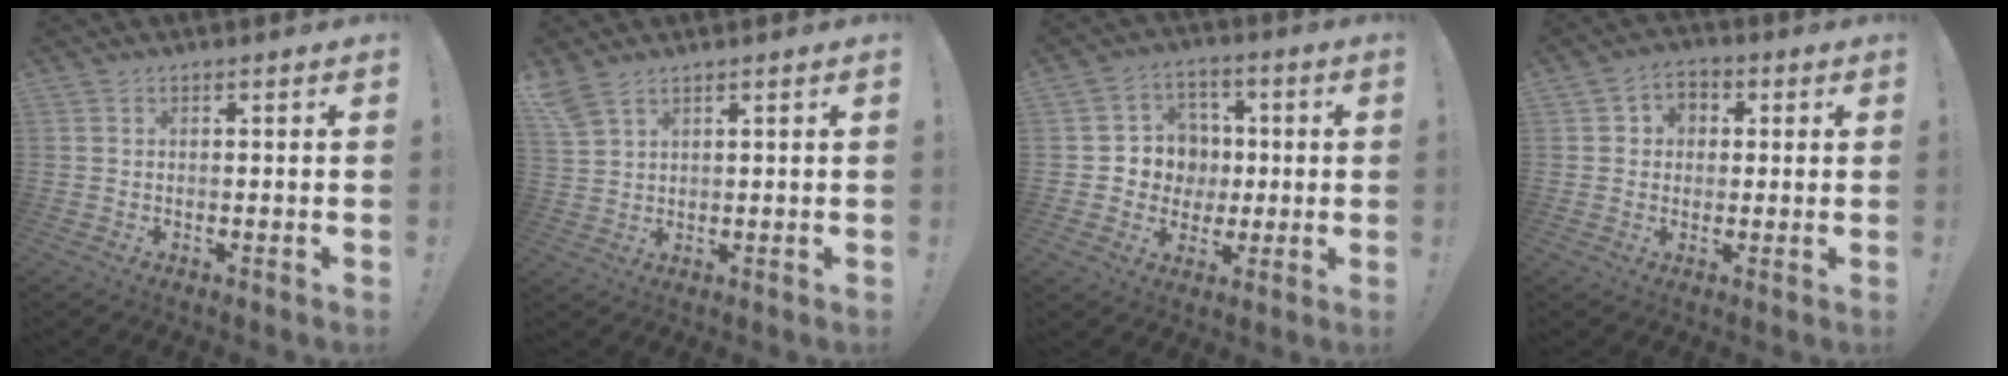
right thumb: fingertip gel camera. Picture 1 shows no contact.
{"total": 5.1, "force": [3.8, 1.7, 2.9], "torque": [-0.061, -0.015, 0.077]}
{"total": 9.0, "force": [-0.8, 8.9, 1.6], "torque": [-0.020, 0.008, -0.005]}
{"total": 4.5, "force": [0.4, 4.2, 1.4], "torque": [-0.018, 0.003, 0.007]}